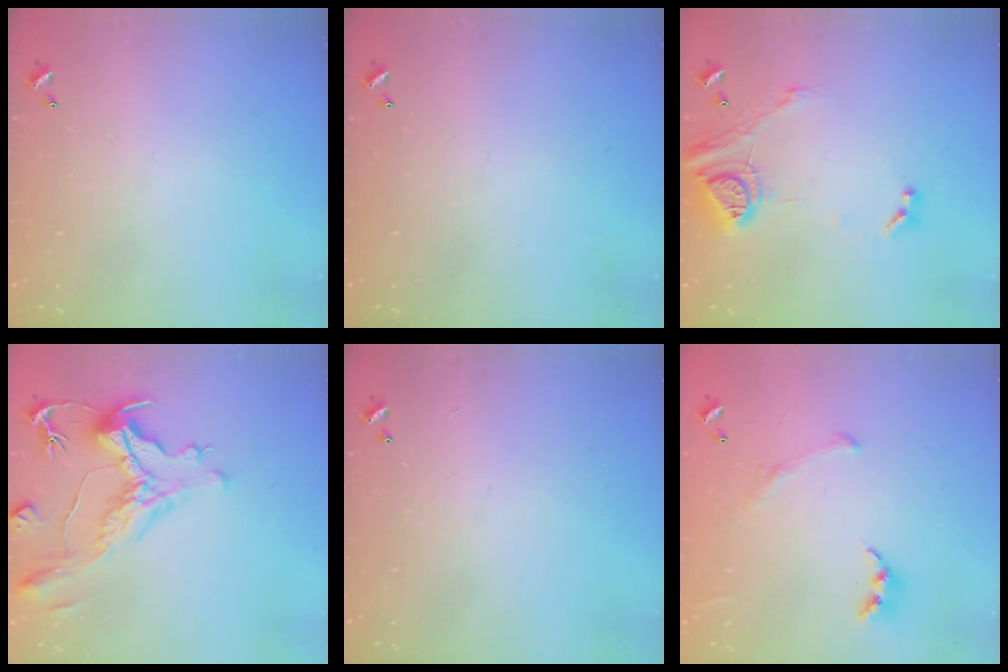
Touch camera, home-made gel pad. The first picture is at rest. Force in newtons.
{"total": 0.0}
{"total": 14.1, "press": 14.0, "slide": 1.6}
{"total": 1.6, "press": 0.6, "slide": 1.5}
{"total": 2.8, "press": 2.8, "slide": 0.3}
{"total": 2.3, "press": 2.1, "slide": 1.0}